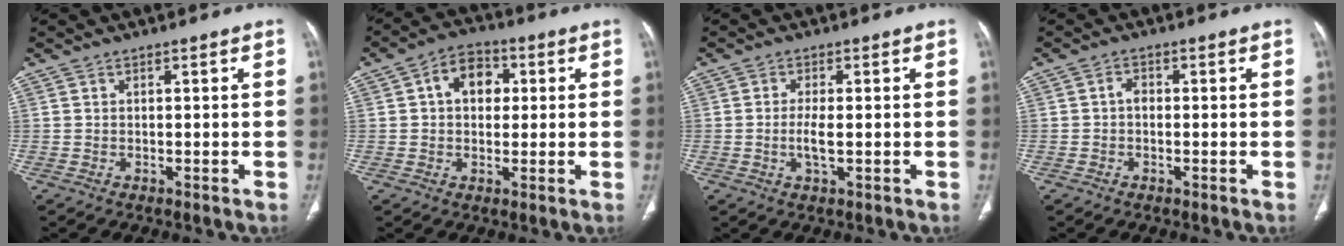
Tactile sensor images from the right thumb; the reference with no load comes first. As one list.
[{"total": 8.0, "force": [1.6, 5.8, 5.2], "torque": [-0.050, 0.012, 0.017]}, {"total": 3.5, "force": [-0.4, 1.1, 3.3], "torque": [-0.072, -0.005, -0.009]}, {"total": 1.6, "force": [-0.2, 1.2, 1.1], "torque": [-0.011, 0.005, -0.009]}]